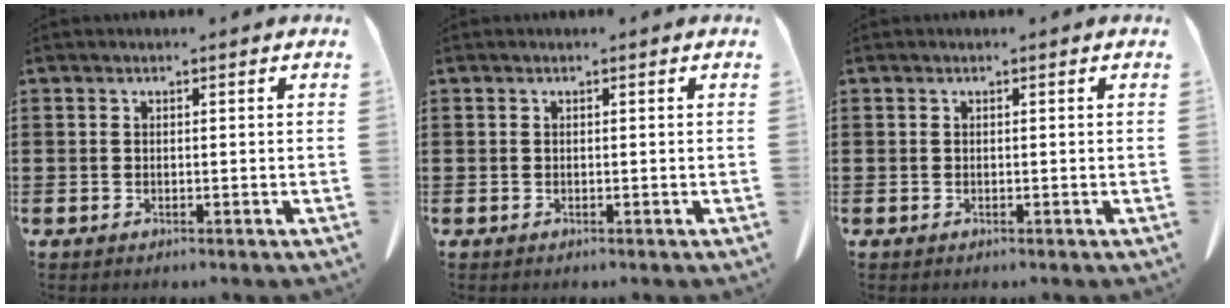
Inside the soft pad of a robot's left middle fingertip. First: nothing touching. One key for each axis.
{"total": 0.0}
{"total": 0.0}